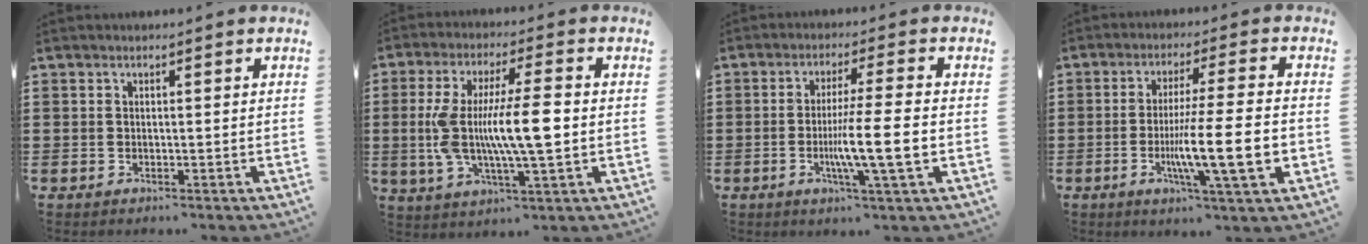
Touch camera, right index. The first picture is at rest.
{"total": 11.7, "force": [-0.6, 2.7, 11.3], "torque": [-0.224, -0.007, -0.015]}
{"total": 9.5, "force": [-1.9, 0.0, 9.3], "torque": [-0.169, -0.018, -0.037]}
{"total": 13.7, "force": [-3.1, 1.4, 13.2], "torque": [-0.237, -0.021, -0.060]}